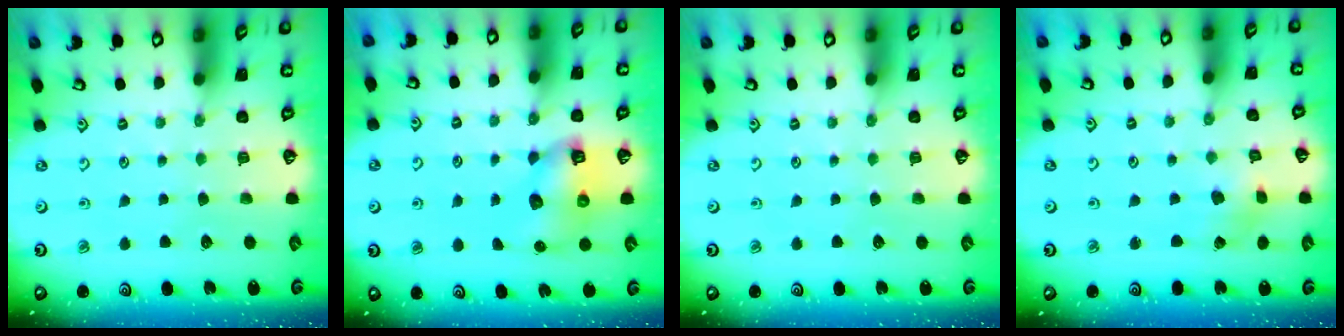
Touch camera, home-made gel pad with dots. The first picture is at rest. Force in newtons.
{"total": 8.4, "press": 8.3, "slide": 1.0}
{"total": 0.0}
{"total": 2.7, "press": 2.7, "slide": 0.4}